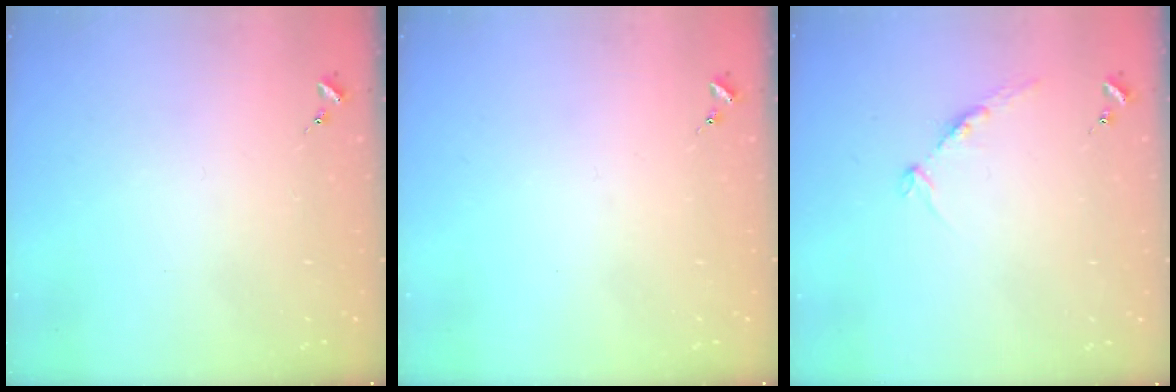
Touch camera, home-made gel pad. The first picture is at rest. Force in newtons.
{"total": 0.0}
{"total": 8.3, "press": 8.2, "slide": 0.9}